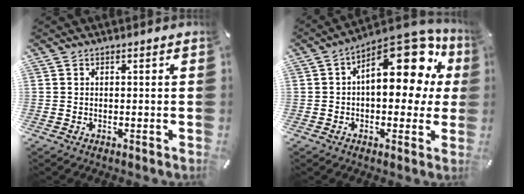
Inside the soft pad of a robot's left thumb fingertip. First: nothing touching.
{"total": 19.8, "force": [7.0, 10.5, 15.3], "torque": [-0.186, -0.060, 0.116]}